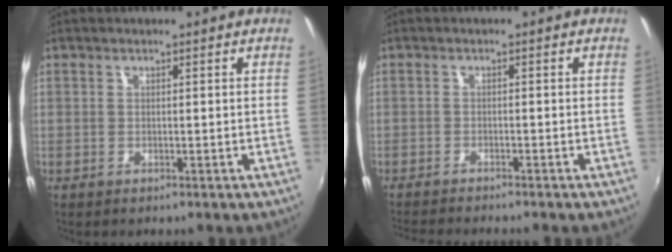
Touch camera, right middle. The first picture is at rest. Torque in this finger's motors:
{"motor_torque": [0.60, -0.78, 0.08, 0.03]}